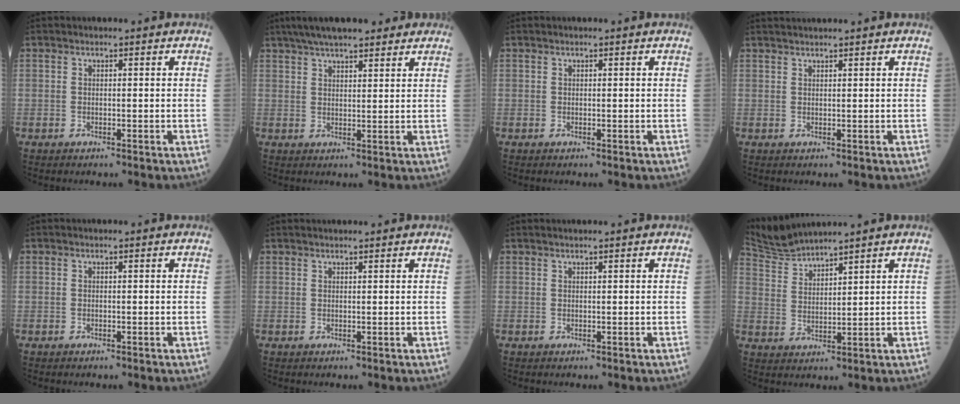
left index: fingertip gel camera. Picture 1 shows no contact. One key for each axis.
{"total": 12.0, "fx": 9.6, "fy": 2.8, "fz": 6.6, "tx": -0.101, "ty": 0.040, "tz": 0.146}
{"total": 0.0}
{"total": 3.2, "fx": 2.9, "fy": -0.4, "fz": 1.2, "tx": -0.012, "ty": 0.025, "tz": 0.051}
{"total": 0.0}
{"total": 3.1, "fx": 2.9, "fy": 0.0, "fz": 1.1, "tx": -0.010, "ty": 0.022, "tz": 0.041}
{"total": 1.7, "fx": 1.5, "fy": -0.2, "fz": 0.7, "tx": -0.008, "ty": 0.015, "tz": 0.029}
{"total": 5.7, "fx": 5.6, "fy": -1.1, "fz": 0.4, "tx": -0.028, "ty": 0.006, "tz": 0.123}